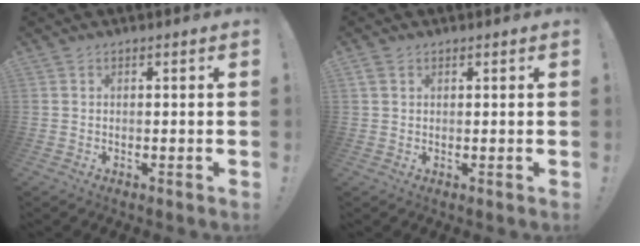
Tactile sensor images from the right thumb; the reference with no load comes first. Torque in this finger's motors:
{"motor_torque": [-0.19, -0.32, -0.13, 0.26, -0.01]}